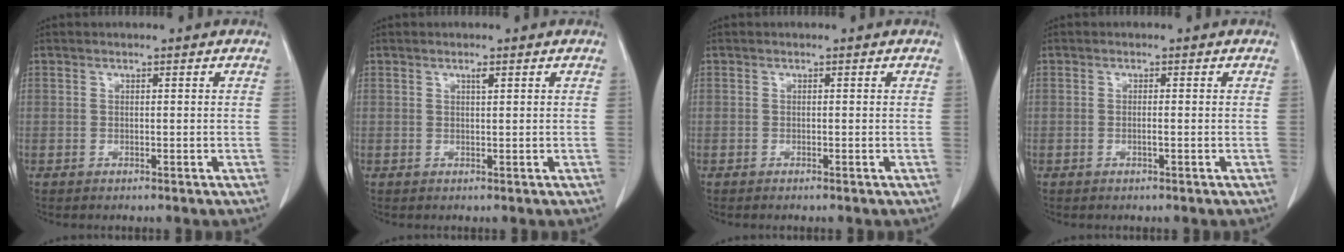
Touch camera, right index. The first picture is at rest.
{"total": 0.8, "force": [0.5, 0.1, 0.7], "torque": [-0.014, -0.001, 0.008]}
{"total": 0.0}
{"total": 0.7, "force": [-0.2, -0.1, 0.6], "torque": [-0.012, 0.001, -0.004]}